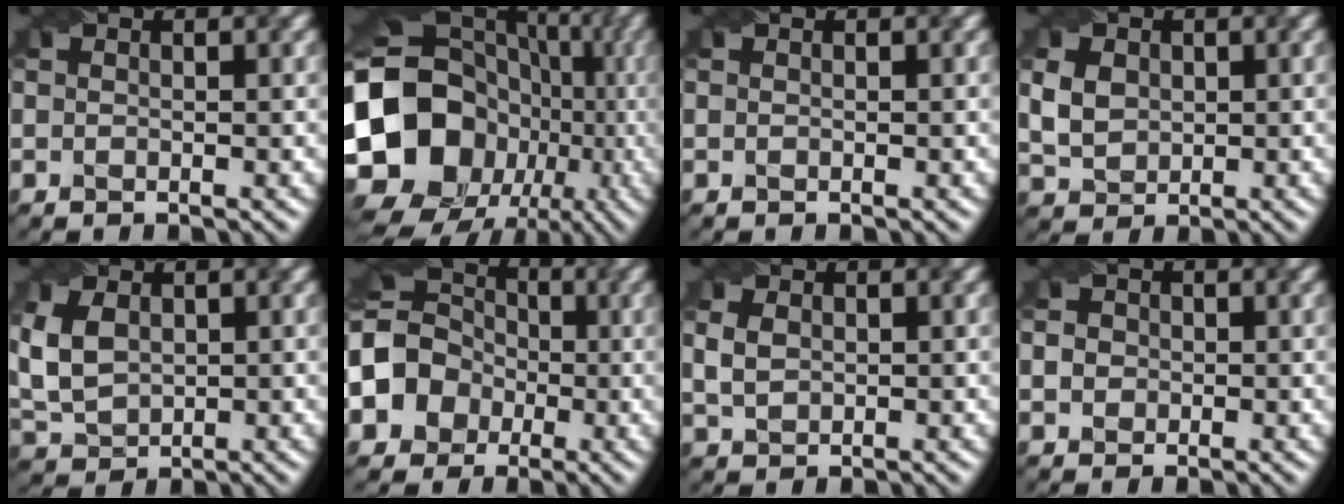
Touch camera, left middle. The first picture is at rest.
{"total": 20.2, "force": [-5.5, 16.7, 10.0], "torque": [-0.193, 0.005, -0.128]}
{"total": 0.0}
{"total": 3.6, "force": [0.8, 2.9, 2.0], "torque": [-0.059, 0.007, 0.011]}
{"total": 4.6, "force": [0.6, 3.2, 3.3], "torque": [-0.085, 0.006, 0.015]}
{"total": 8.6, "force": [-1.8, 7.4, 4.1], "torque": [-0.073, 0.002, -0.055]}
{"total": 1.9, "force": [0.2, 1.5, 1.3], "torque": [-0.032, 0.003, 0.007]}
{"total": 2.9, "force": [0.6, 2.5, 1.4], "torque": [-0.015, 0.019, -0.008]}